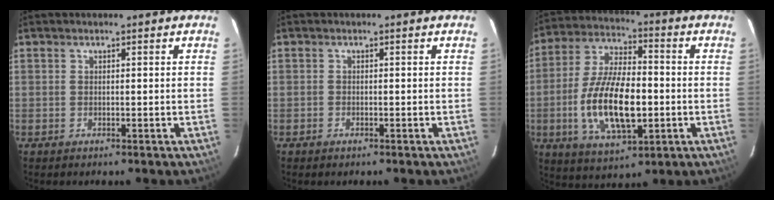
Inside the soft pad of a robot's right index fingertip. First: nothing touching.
{"total": 0.8, "force": [-0.6, 0.4, 0.1], "torque": [-0.004, -0.001, -0.012]}
{"total": 17.2, "force": [-3.3, 7.4, 15.2], "torque": [-0.307, -0.002, -0.055]}